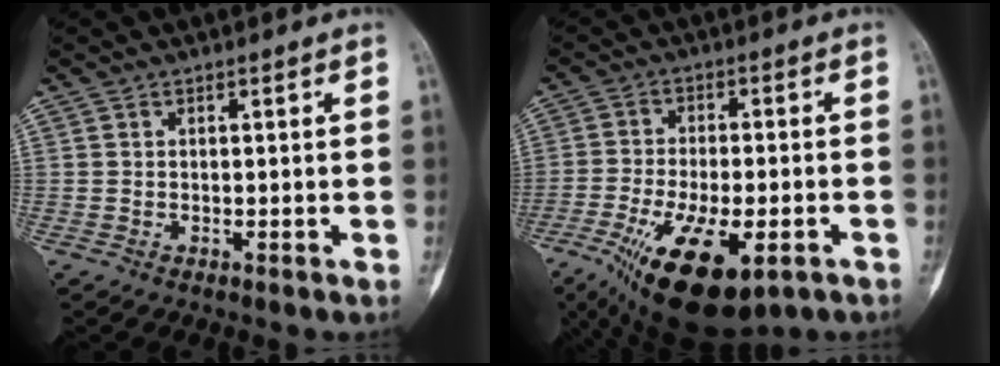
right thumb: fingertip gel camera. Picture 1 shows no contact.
{"total": 17.1, "force": [-8.2, 6.7, 13.4], "torque": [-0.242, 0.002, -0.125]}